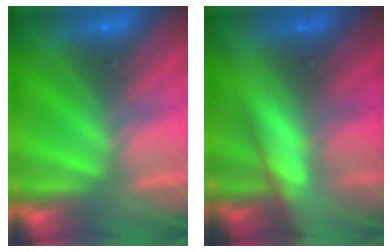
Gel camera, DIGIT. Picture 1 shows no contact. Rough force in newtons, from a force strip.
{"total": 8.5}